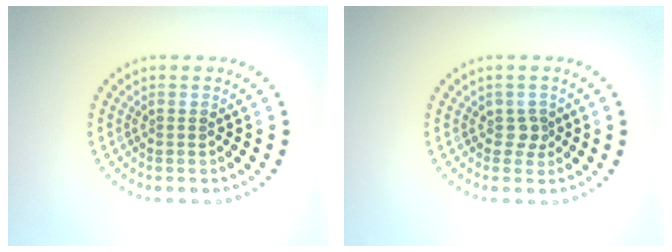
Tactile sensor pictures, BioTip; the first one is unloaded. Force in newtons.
{"total": 1.2, "press": 1.0, "slide": 0.7}